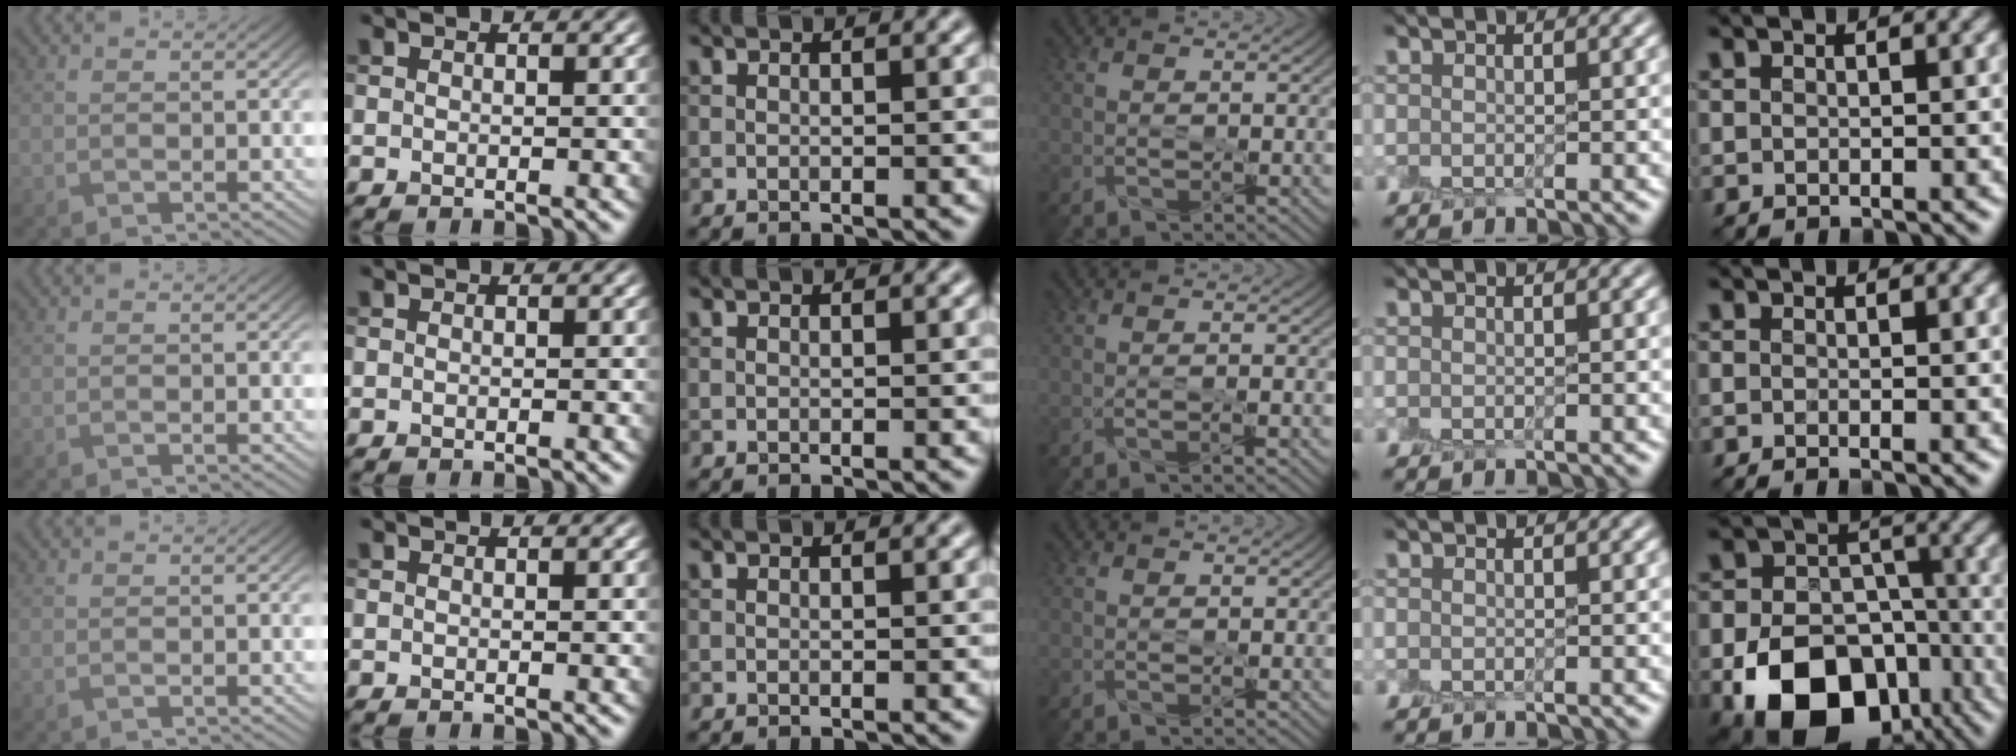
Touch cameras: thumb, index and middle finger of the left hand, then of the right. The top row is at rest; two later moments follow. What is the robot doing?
{"motion": "peel", "object": "lint roller sheet"}